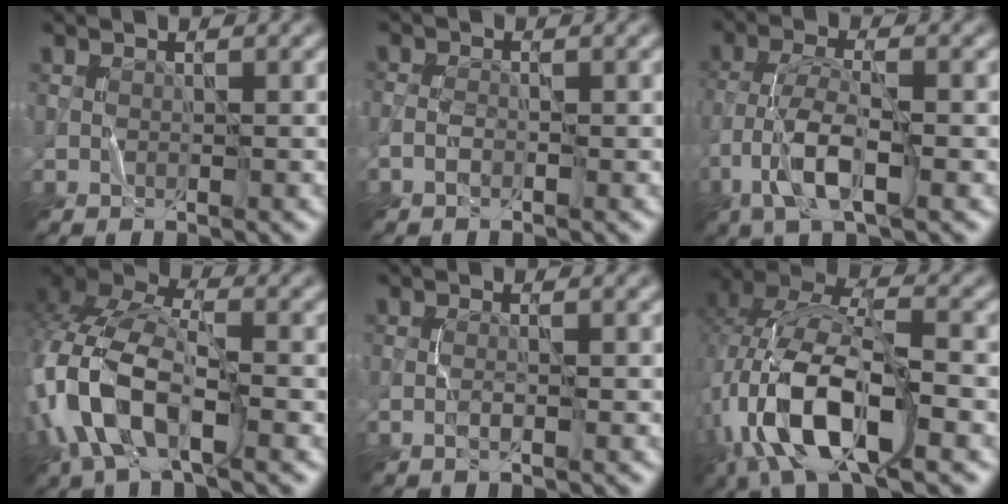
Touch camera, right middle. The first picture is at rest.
{"total": 0.9, "force": [-0.6, 0.3, 0.5], "torque": [-0.013, 0.002, -0.016]}
{"total": 5.4, "force": [-2.4, 1.7, 4.5], "torque": [-0.100, 0.001, -0.051]}
{"total": 10.6, "force": [-3.4, 5.3, 8.5], "torque": [-0.200, 0.005, -0.078]}
{"total": 0.6, "force": [-0.4, -0.2, 0.5], "torque": [-0.011, 0.000, -0.010]}
{"total": 12.9, "force": [-4.9, 4.9, 10.9], "torque": [-0.228, 0.009, -0.095]}